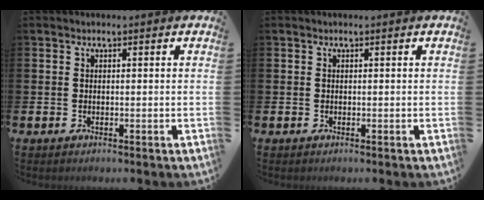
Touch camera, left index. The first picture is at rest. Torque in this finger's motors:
{"motor_torque": [0.00, 0.00, 0.00, 0.00]}